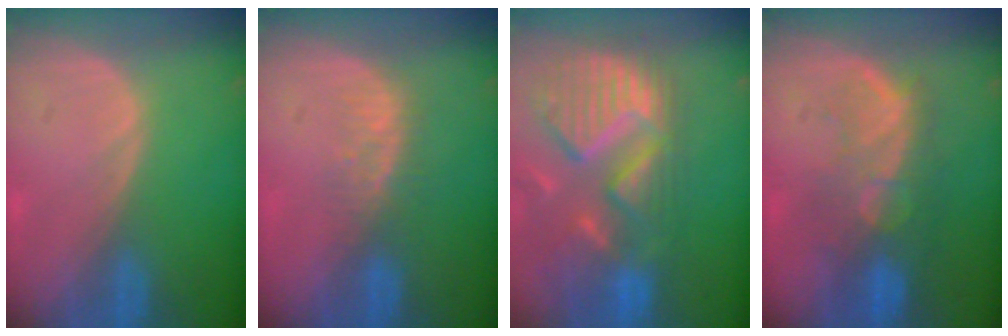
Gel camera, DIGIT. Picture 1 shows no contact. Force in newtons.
{"total": 3.9, "press": 3.5, "slide": 1.8}
{"total": 13.7, "press": 11.6, "slide": 7.3}
{"total": 10.0, "press": 8.6, "slide": 5.1}